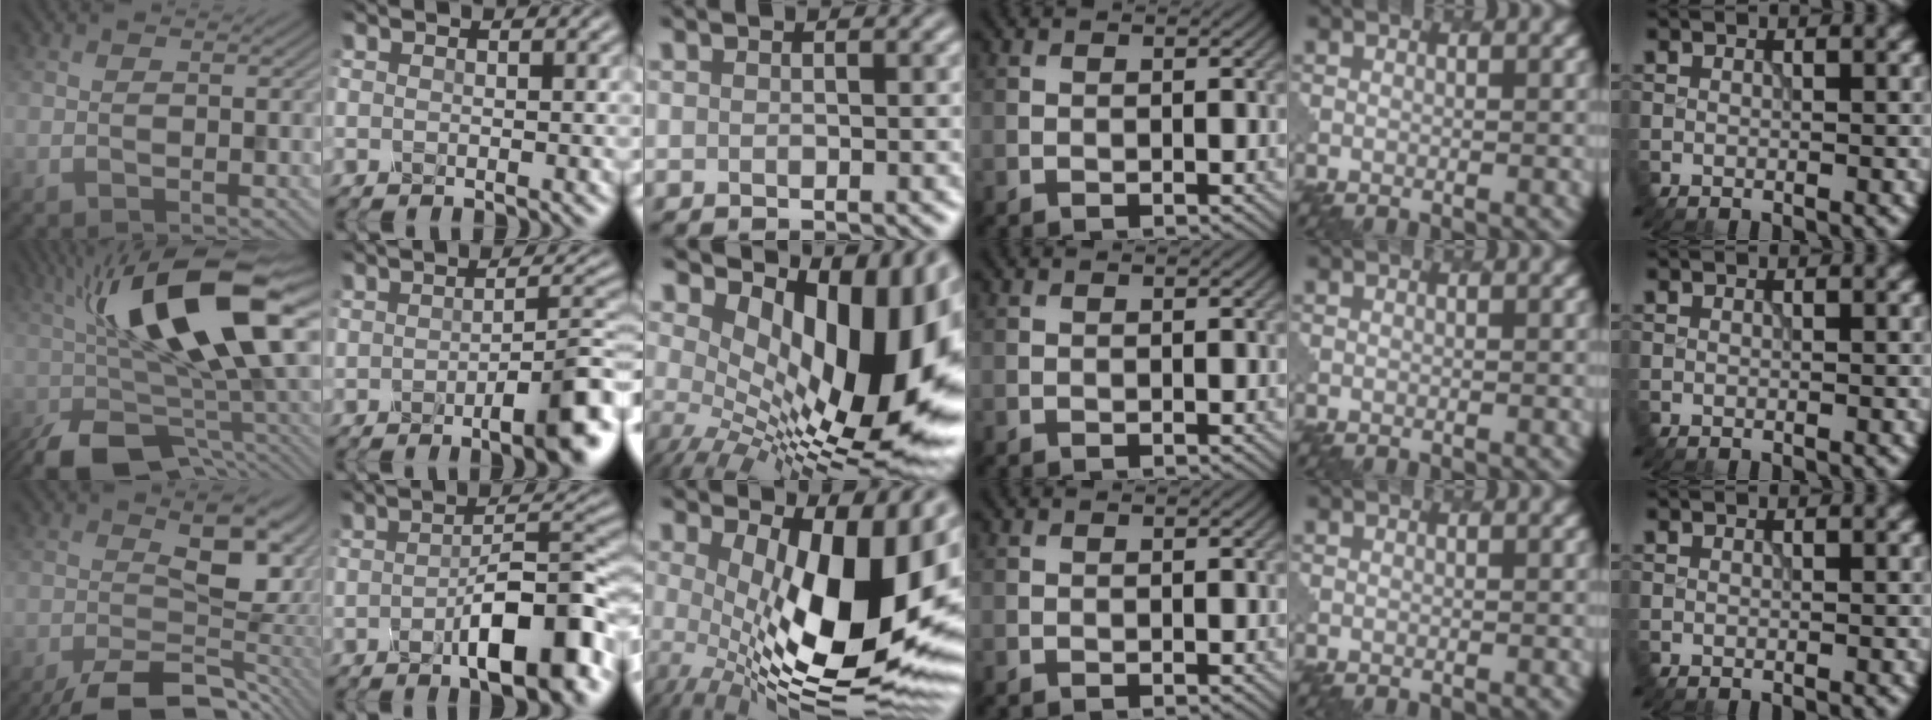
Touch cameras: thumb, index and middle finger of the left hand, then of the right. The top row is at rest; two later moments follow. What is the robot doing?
{"motion": "dispense", "object": "glue stick"}